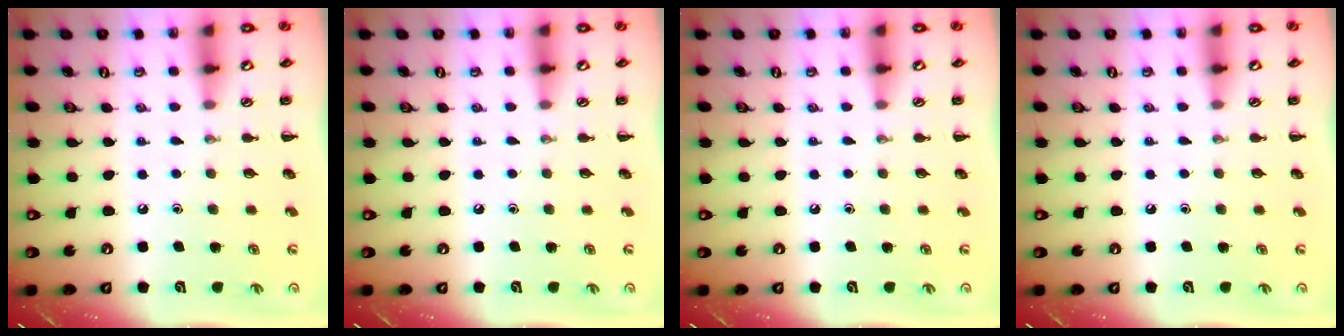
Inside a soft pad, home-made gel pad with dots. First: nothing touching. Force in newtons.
{"total": 0.0}
{"total": 0.0}
{"total": 0.0}